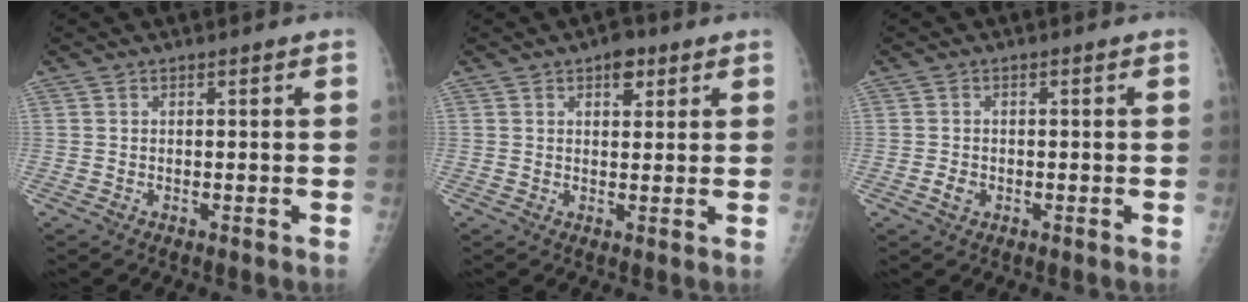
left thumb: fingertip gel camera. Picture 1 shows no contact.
{"total": 3.9, "force": [2.2, 2.2, 2.4], "torque": [-0.014, -0.007, 0.028]}
{"total": 1.9, "force": [-0.7, 1.4, 1.0], "torque": [-0.013, 0.003, -0.011]}